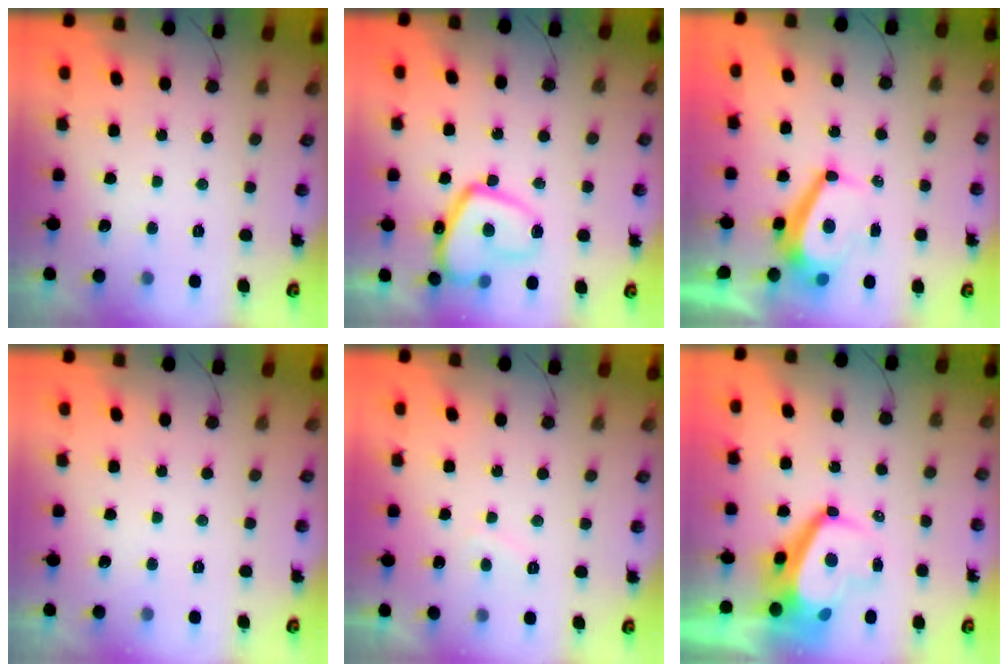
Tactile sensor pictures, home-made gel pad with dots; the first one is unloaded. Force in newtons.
{"total": 15.0, "press": 14.9, "slide": 1.4}
{"total": 6.8, "press": 6.8, "slide": 0.9}
{"total": 0.0}
{"total": 0.9, "press": 0.7, "slide": 0.6}
{"total": 9.1, "press": 9.1, "slide": 1.0}